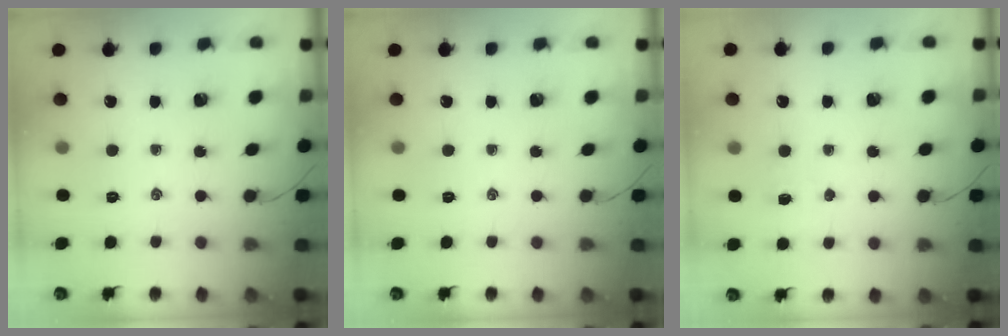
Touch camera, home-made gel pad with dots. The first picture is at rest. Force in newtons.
{"total": 0.0}
{"total": 1.8, "press": 1.7, "slide": 0.6}